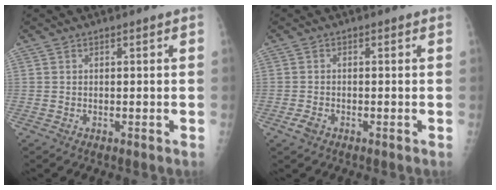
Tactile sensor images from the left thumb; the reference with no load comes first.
{"total": 2.3, "force": [-1.2, 1.5, 1.3], "torque": [-0.024, 0.001, -0.022]}